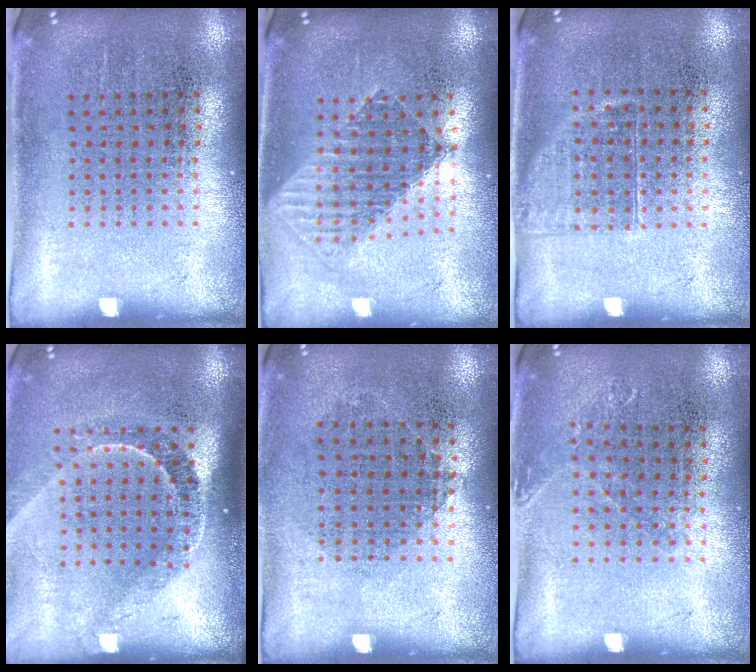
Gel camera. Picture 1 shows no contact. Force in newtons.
{"total": 1.6, "press": 1.4, "slide": 0.9}
{"total": 1.1, "press": 0.9, "slide": 0.6}
{"total": 2.2, "press": 1.5, "slide": 1.6}
{"total": 0.9, "press": 0.8, "slide": 0.5}
{"total": 0.8, "press": 0.8, "slide": 0.1}